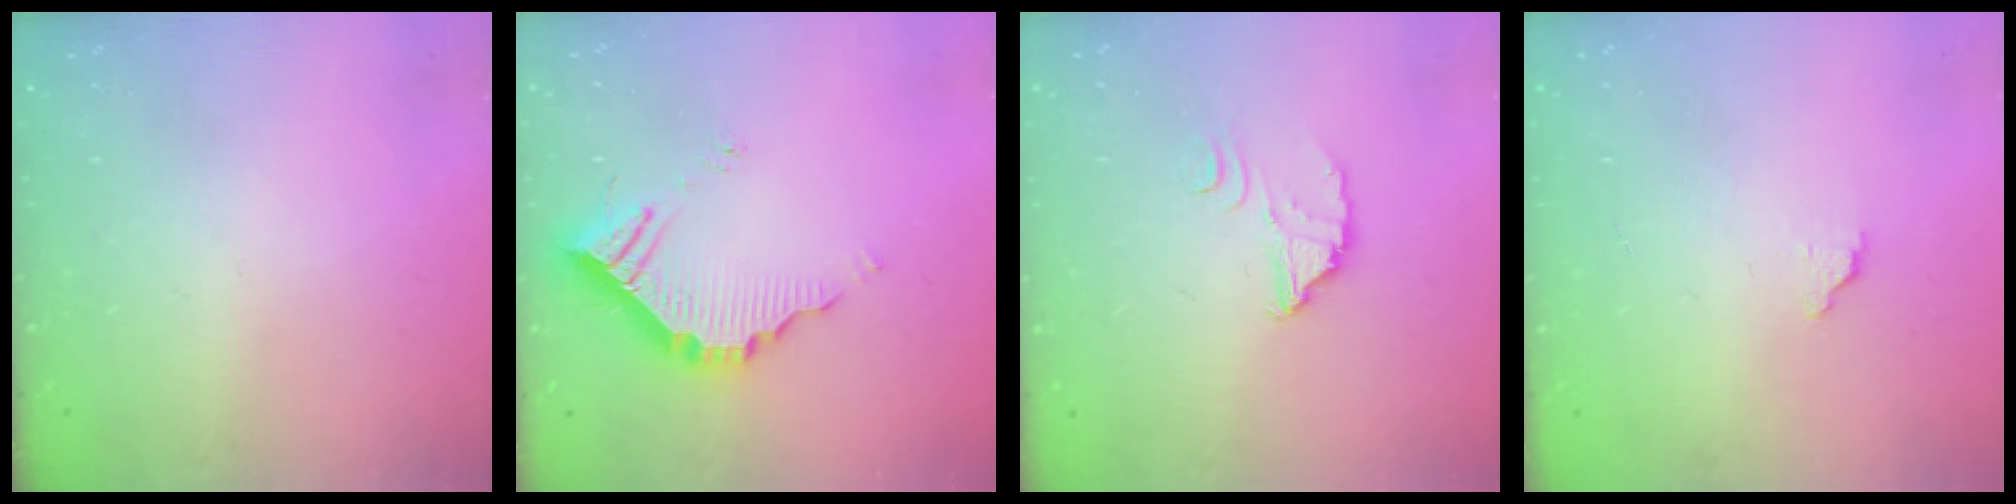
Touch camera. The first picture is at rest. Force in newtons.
{"total": 9.6, "press": 9.6, "slide": 0.4}
{"total": 3.5, "press": 3.5, "slide": 0.3}
{"total": 1.7, "press": 1.7, "slide": 0.1}